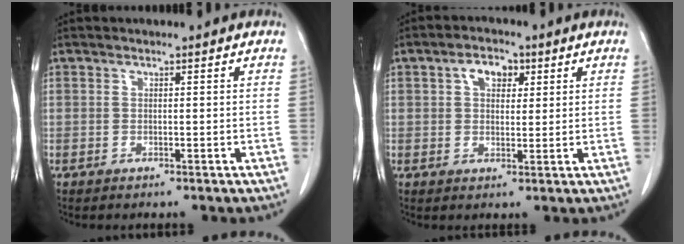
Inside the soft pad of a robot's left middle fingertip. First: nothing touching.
{"total": 4.2, "force": [1.7, 2.7, 2.8], "torque": [-0.048, 0.016, 0.029]}